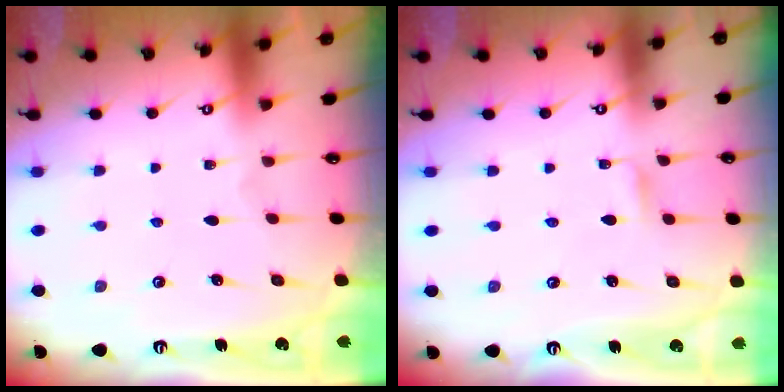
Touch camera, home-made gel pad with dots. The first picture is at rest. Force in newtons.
{"total": 1.8, "press": 1.8, "slide": 0.2}